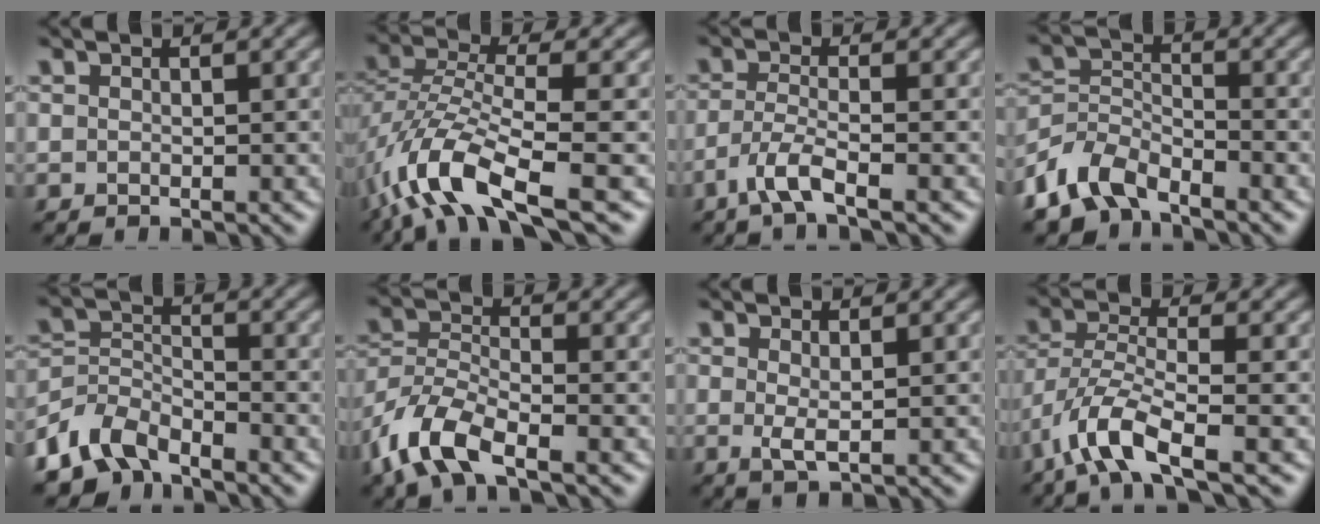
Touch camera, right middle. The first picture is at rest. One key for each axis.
{"total": 9.0, "fx": -4.8, "fy": 3.0, "fz": 7.0, "tx": -0.148, "ty": 0.002, "tz": -0.103}
{"total": 3.2, "fx": -2.1, "fy": 0.4, "fz": 2.4, "tx": -0.054, "ty": 0.000, "tz": -0.052}
{"total": 5.7, "fx": -4.4, "fy": 2.6, "fz": 2.3, "tx": -0.049, "ty": -0.004, "tz": -0.099}
{"total": 5.7, "fx": -4.7, "fy": 2.6, "fz": 2.0, "tx": -0.038, "ty": -0.006, "tz": -0.102}
{"total": 6.6, "fx": -4.3, "fy": 2.6, "fz": 4.4, "tx": -0.097, "ty": -0.006, "tz": -0.096}
{"total": 1.6, "fx": 0.2, "fy": 0.4, "fz": 1.5, "tx": -0.032, "ty": -0.002, "tz": 0.004}
{"total": 5.8, "fx": -3.5, "fy": 1.5, "fz": 4.4, "tx": -0.095, "ty": -0.003, "tz": -0.078}